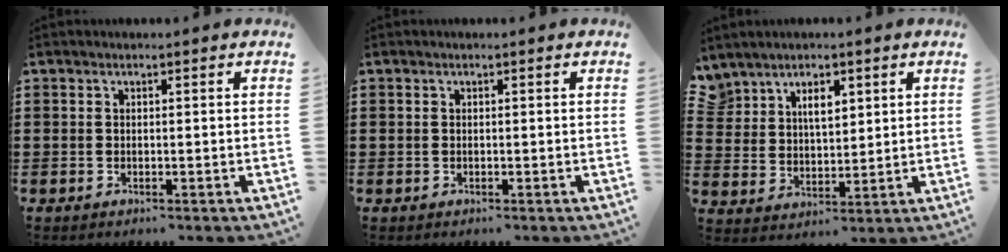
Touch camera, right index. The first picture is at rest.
{"total": 0.0}
{"total": 5.5, "force": [3.7, 3.2, 2.4], "torque": [-0.056, 0.009, 0.068]}